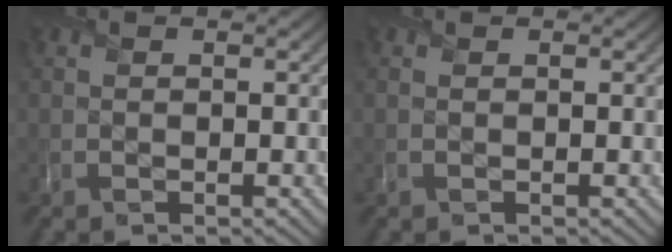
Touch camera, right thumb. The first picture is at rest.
{"total": 0.0}